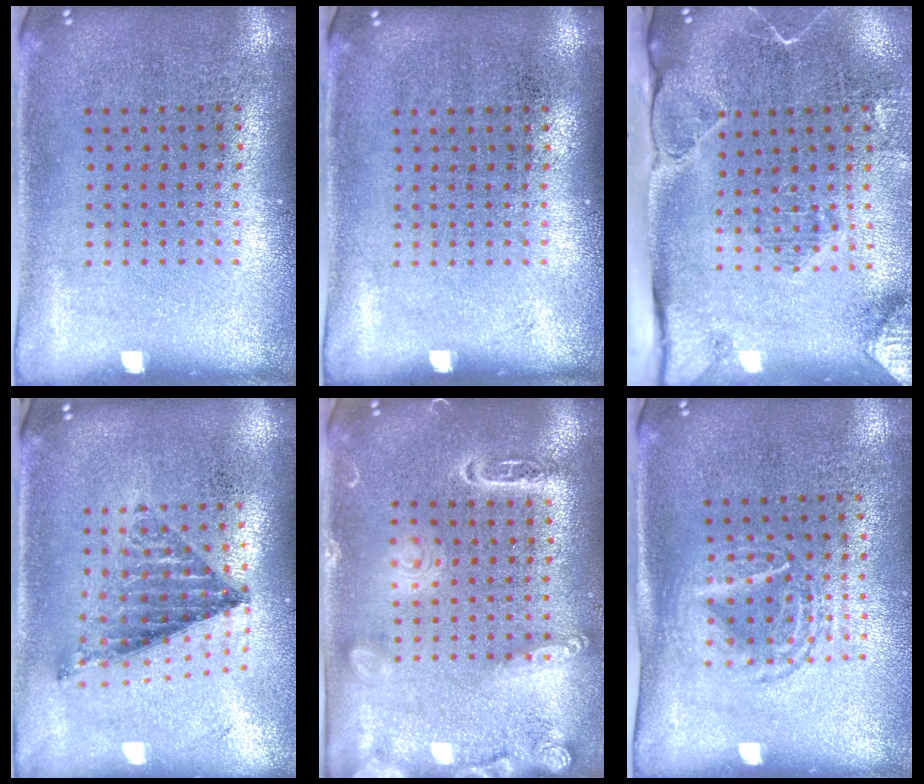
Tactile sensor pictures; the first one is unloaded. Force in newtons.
{"total": 0.0}
{"total": 2.3, "press": 2.1, "slide": 1.1}
{"total": 0.8, "press": 0.8, "slide": 0.2}
{"total": 1.9, "press": 1.8, "slide": 0.4}
{"total": 1.6, "press": 1.3, "slide": 0.8}